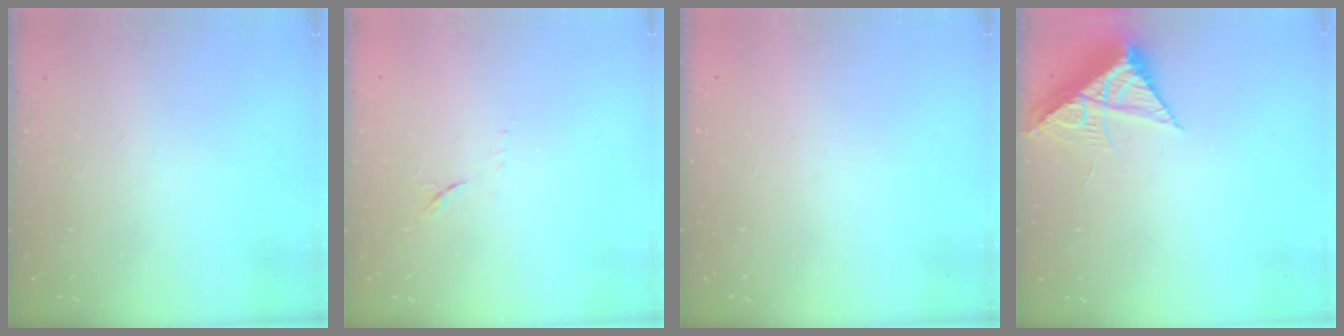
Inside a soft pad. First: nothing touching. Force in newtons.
{"total": 8.0, "press": 7.9, "slide": 0.9}
{"total": 1.5, "press": 1.5, "slide": 0.1}
{"total": 8.3, "press": 8.3, "slide": 0.3}